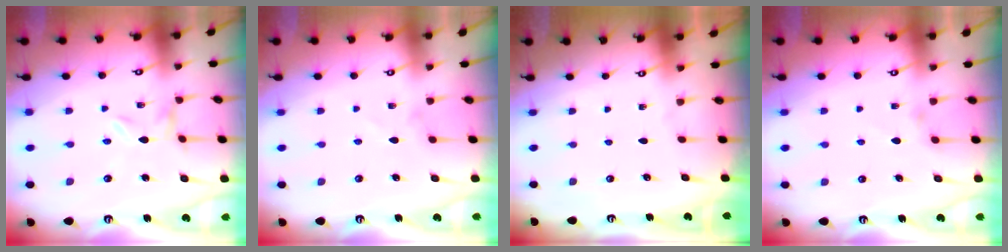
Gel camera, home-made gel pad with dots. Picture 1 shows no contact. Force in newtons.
{"total": 0.0}
{"total": 0.0}
{"total": 3.0, "press": 3.0, "slide": 0.4}